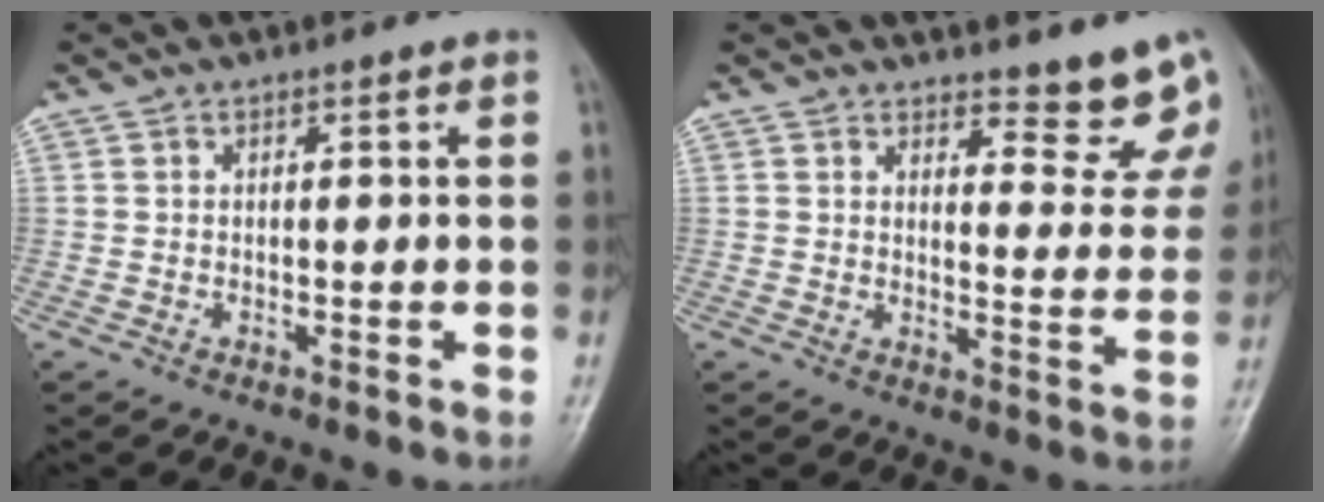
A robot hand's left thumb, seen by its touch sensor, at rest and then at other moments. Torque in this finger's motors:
{"motor_torque": [0.23, 0.19, -0.15, -0.09, 0.05]}